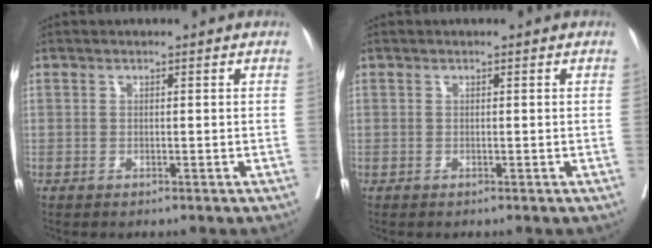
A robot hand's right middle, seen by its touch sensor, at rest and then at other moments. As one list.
[{"total": 0.0}]